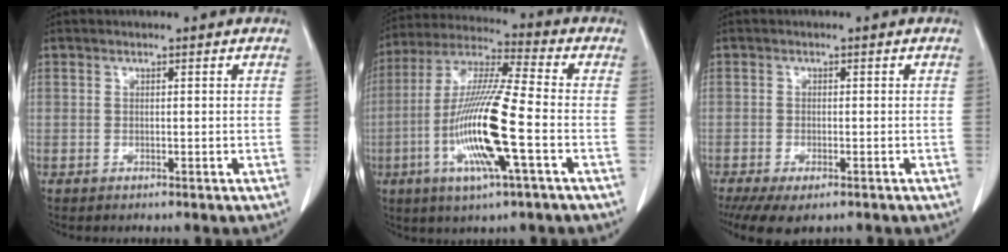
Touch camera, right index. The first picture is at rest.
{"total": 15.7, "force": [-4.3, 0.7, 15.1], "torque": [-0.310, -0.012, -0.085]}
{"total": 7.6, "force": [-5.3, 2.8, 4.6], "torque": [-0.073, -0.016, -0.081]}